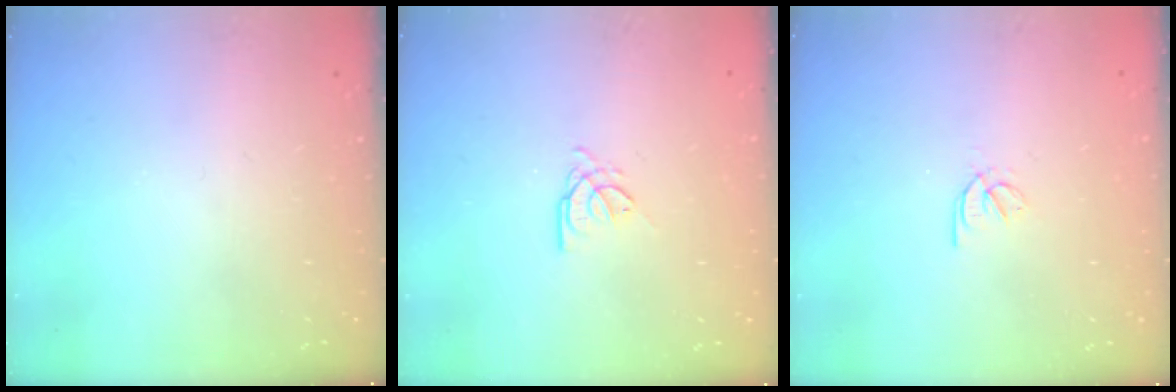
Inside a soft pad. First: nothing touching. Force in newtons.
{"total": 0.9, "press": 0.8, "slide": 0.2}
{"total": 2.3, "press": 2.2, "slide": 0.5}